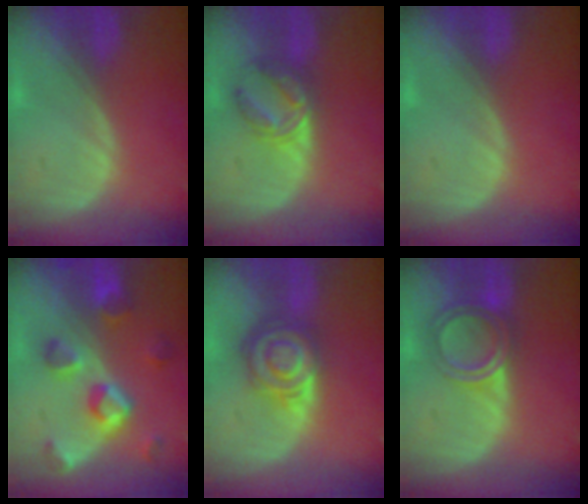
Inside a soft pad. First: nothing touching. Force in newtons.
{"total": 5.6, "press": 5.5, "slide": 1.1}
{"total": 0.0}
{"total": 7.3, "press": 7.1, "slide": 1.7}
{"total": 8.0, "press": 7.0, "slide": 3.8}
{"total": 6.1, "press": 5.2, "slide": 3.2}